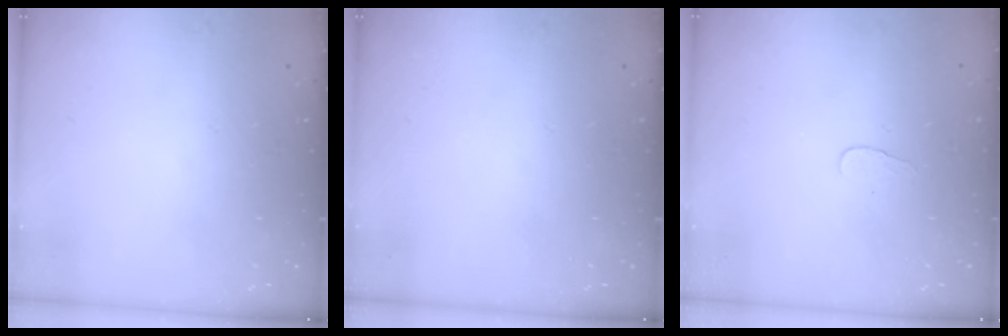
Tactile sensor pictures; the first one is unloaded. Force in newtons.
{"total": 0.0}
{"total": 3.1, "press": 3.1, "slide": 0.3}